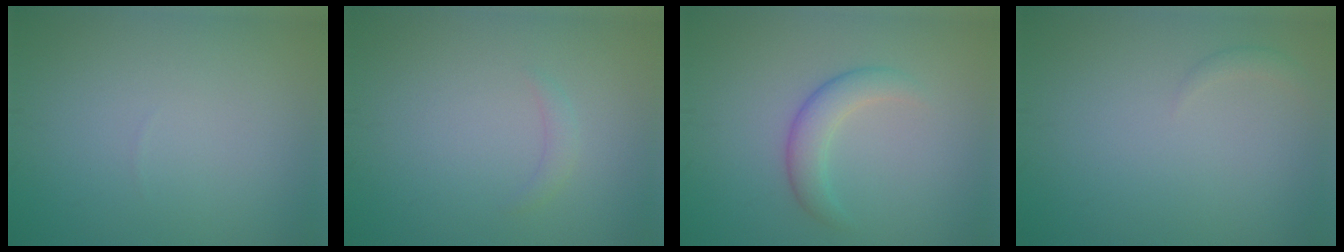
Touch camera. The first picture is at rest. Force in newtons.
{"total": 1.0, "press": 1.0, "slide": 0.1}
{"total": 2.8, "press": 2.8, "slide": 0.1}
{"total": 0.8, "press": 0.8, "slide": 0.0}